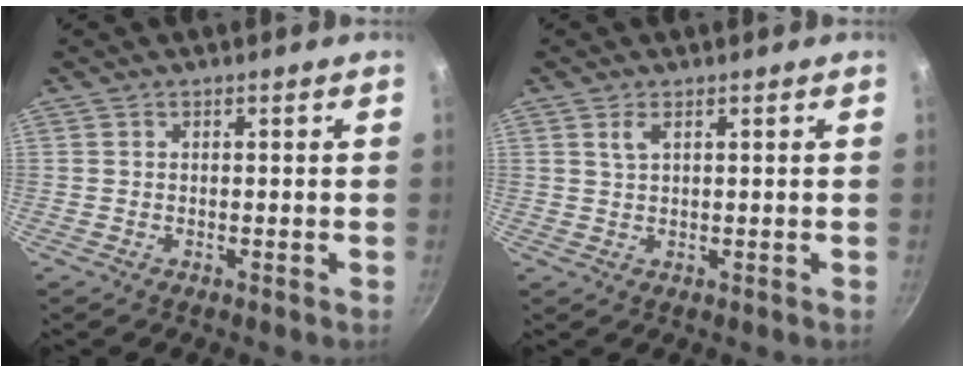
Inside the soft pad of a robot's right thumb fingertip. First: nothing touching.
{"total": 1.7, "force": [1.0, 0.6, 1.3], "torque": [-0.031, 0.002, 0.026]}